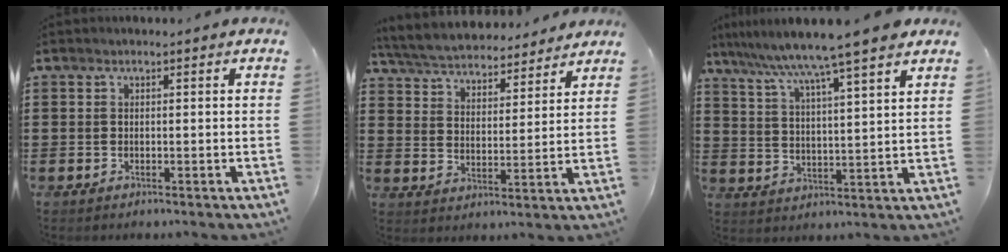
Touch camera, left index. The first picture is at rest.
{"total": 5.3, "force": [5.2, 0.6, 0.8], "torque": [-0.042, -0.031, 0.088]}
{"total": 7.1, "force": [6.2, -1.2, 3.3], "torque": [-0.090, -0.042, 0.098]}